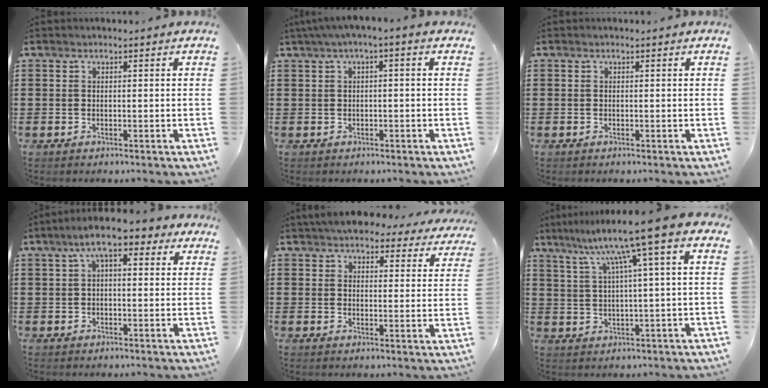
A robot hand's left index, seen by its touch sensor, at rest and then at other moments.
{"total": 1.9, "force": [-0.9, 0.3, 1.7], "torque": [-0.034, -0.001, -0.022]}
{"total": 0.0}
{"total": 7.0, "force": [3.7, 2.2, 5.6], "torque": [-0.108, 0.007, 0.061]}
{"total": 5.9, "force": [5.4, 1.4, 1.7], "torque": [-0.044, -0.015, 0.099]}
{"total": 9.0, "force": [4.2, -0.2, 8.0], "torque": [-0.164, -0.017, 0.063]}